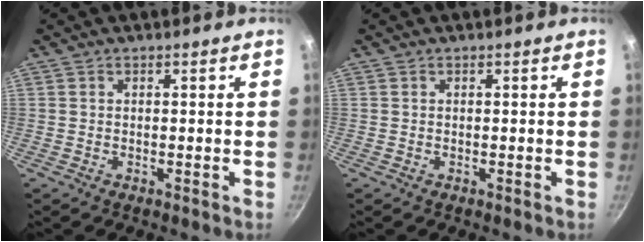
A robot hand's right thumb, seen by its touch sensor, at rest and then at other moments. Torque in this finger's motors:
{"motor_torque": [0.00, 0.00, 0.00, 0.00, 0.00]}